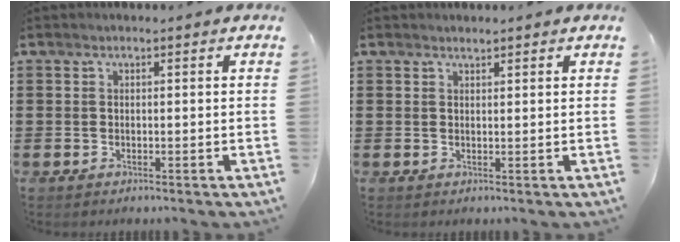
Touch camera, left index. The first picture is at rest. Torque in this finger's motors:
{"motor_torque": [-0.06, -0.06, 0.00, -0.01]}